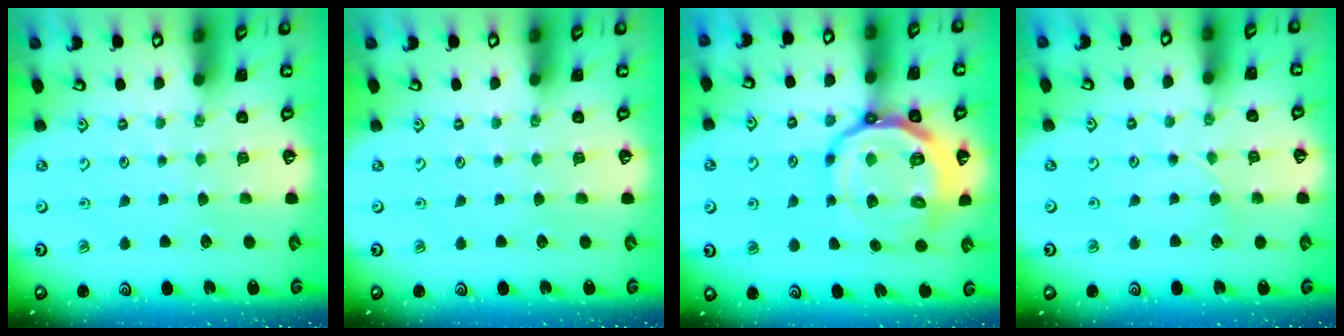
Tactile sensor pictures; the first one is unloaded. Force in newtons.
{"total": 0.0}
{"total": 18.0, "press": 17.7, "slide": 3.1}
{"total": 2.0, "press": 2.0, "slide": 0.2}